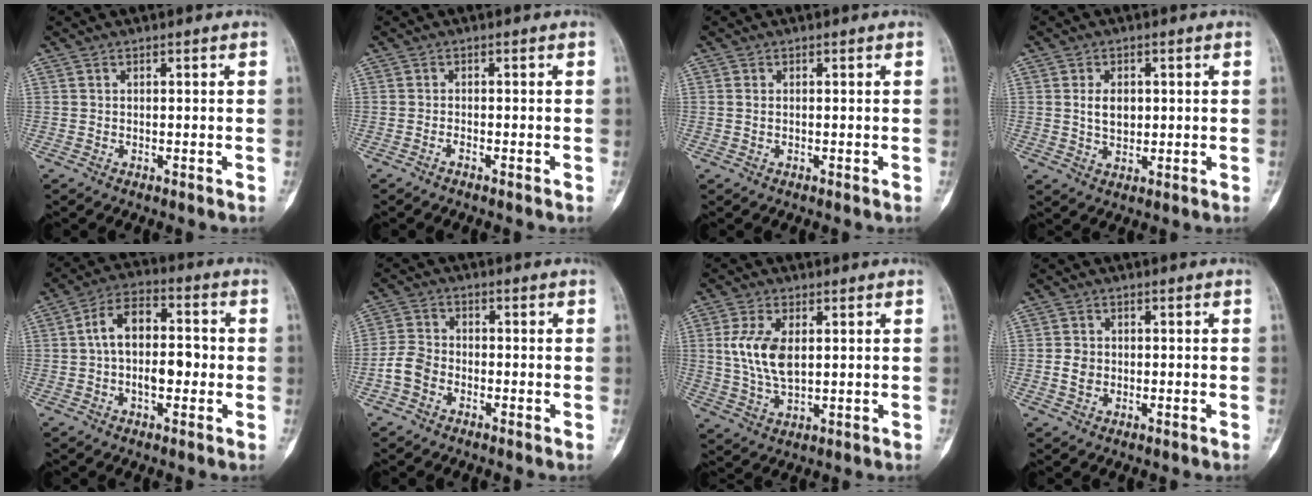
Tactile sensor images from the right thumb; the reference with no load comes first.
{"total": 0.8, "force": [-0.7, 0.1, 0.4], "torque": [-0.010, 0.005, -0.013]}
{"total": 0.8, "force": [0.1, 0.5, 0.6], "torque": [-0.015, 0.003, 0.004]}
{"total": 4.6, "force": [0.7, 3.1, 3.3], "torque": [-0.042, -0.004, 0.016]}
{"total": 10.4, "force": [-0.5, 6.1, 8.5], "torque": [-0.135, 0.032, -0.019]}
{"total": 5.0, "force": [-2.2, 3.7, 2.6], "torque": [-0.047, 0.017, -0.050]}
{"total": 9.1, "force": [1.6, 4.8, 7.5], "torque": [-0.157, -0.009, 0.036]}
{"total": 2.7, "force": [-0.4, 2.3, 1.4], "torque": [-0.019, 0.005, -0.009]}